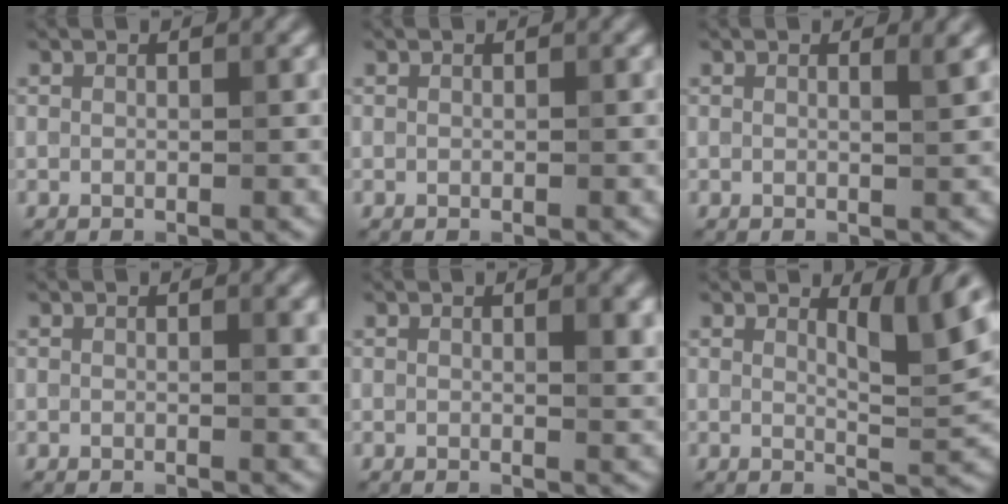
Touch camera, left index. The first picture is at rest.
{"total": 0.0}
{"total": 1.3, "force": [0.6, 0.4, 1.1], "torque": [-0.008, 0.003, 0.005]}
{"total": 1.1, "force": [0.4, 0.3, 0.9], "torque": [-0.010, -0.001, 0.004]}
{"total": 2.1, "force": [0.7, 0.6, 1.9], "torque": [-0.020, -0.001, 0.009]}
{"total": 4.3, "force": [2.2, 0.9, 3.6], "torque": [-0.055, -0.009, 0.034]}